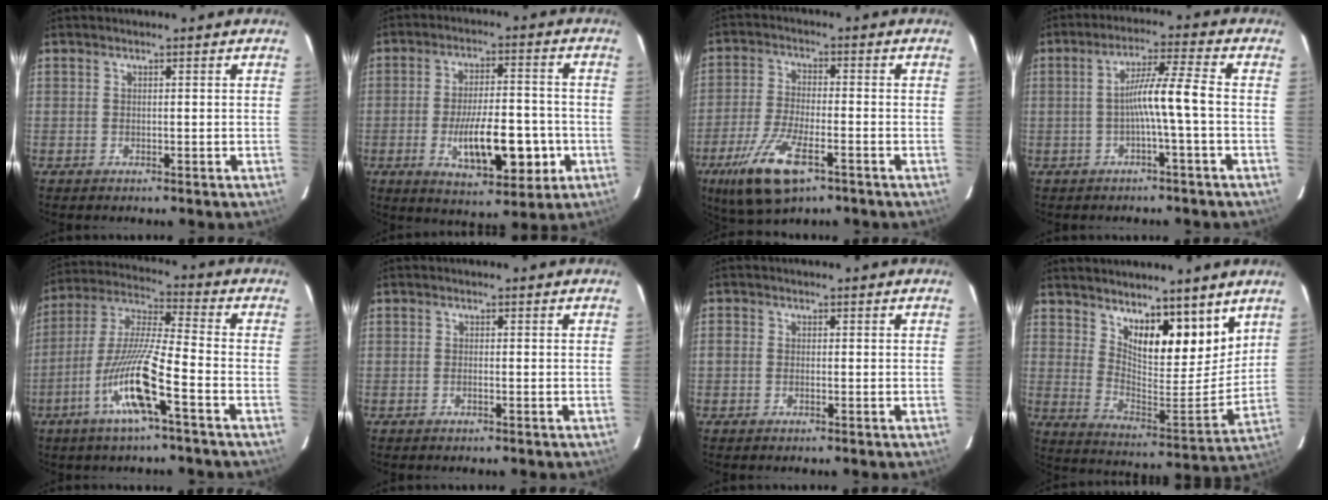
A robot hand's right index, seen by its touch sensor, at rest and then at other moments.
{"total": 12.8, "force": [-3.6, 4.2, 11.6], "torque": [-0.189, 0.002, -0.049]}
{"total": 10.8, "force": [-5.9, 3.1, 8.5], "torque": [-0.176, -0.021, -0.101]}
{"total": 6.5, "force": [-1.1, -0.9, 6.4], "torque": [-0.112, 0.016, -0.019]}
{"total": 13.6, "force": [-5.7, 0.3, 12.3], "torque": [-0.253, -0.006, -0.113]}
{"total": 0.6, "force": [-0.2, 0.0, 0.6], "torque": [-0.012, 0.000, -0.004]}
{"total": 1.5, "force": [-0.4, 1.0, 1.0], "torque": [-0.025, 0.003, -0.006]}
{"total": 12.4, "force": [8.1, 4.3, 8.3], "torque": [-0.124, -0.011, 0.147]}